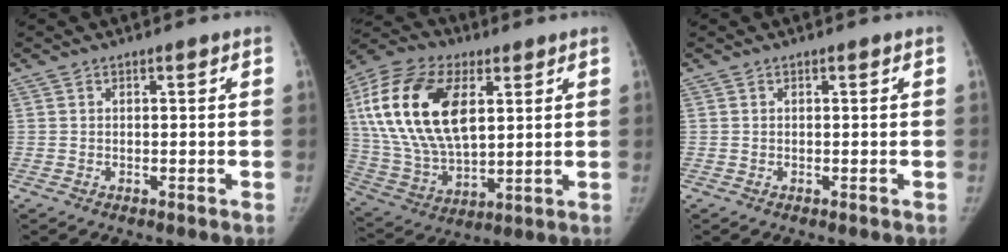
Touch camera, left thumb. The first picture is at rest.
{"total": 23.0, "force": [6.3, 12.6, 18.2], "torque": [-0.352, -0.011, 0.112]}
{"total": 0.0}